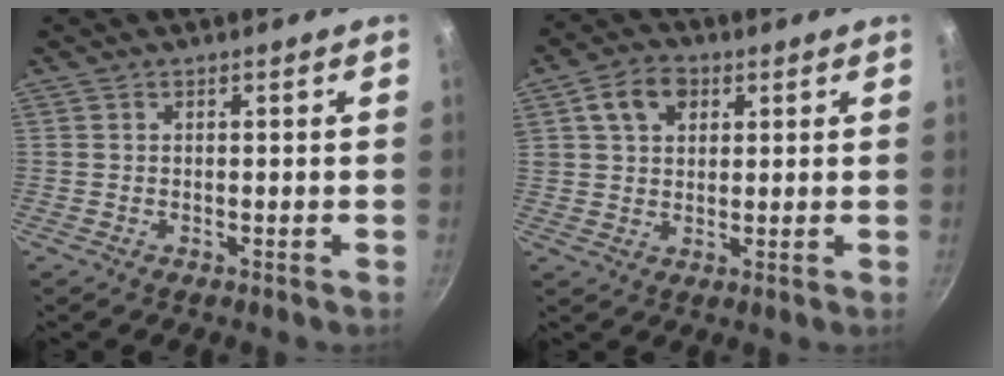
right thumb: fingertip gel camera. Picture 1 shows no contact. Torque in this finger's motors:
{"motor_torque": [0.59, 3.76, 1.19, 0.27, 0.22]}